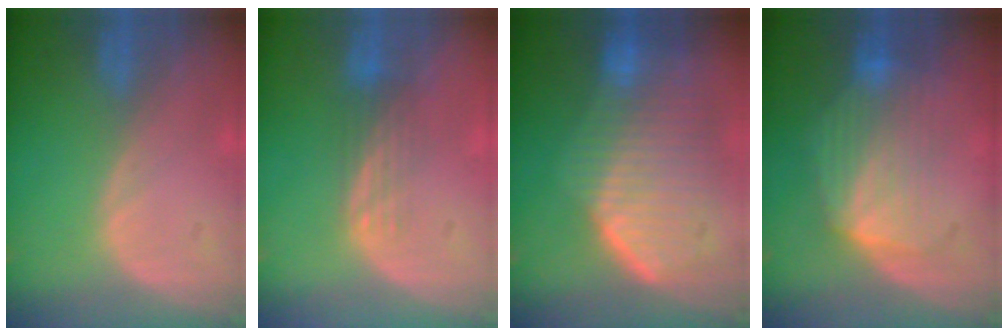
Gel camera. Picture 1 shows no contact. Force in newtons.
{"total": 3.7, "press": 3.0, "slide": 2.2}
{"total": 10.5, "press": 9.1, "slide": 5.2}
{"total": 7.4, "press": 7.3, "slide": 1.3}